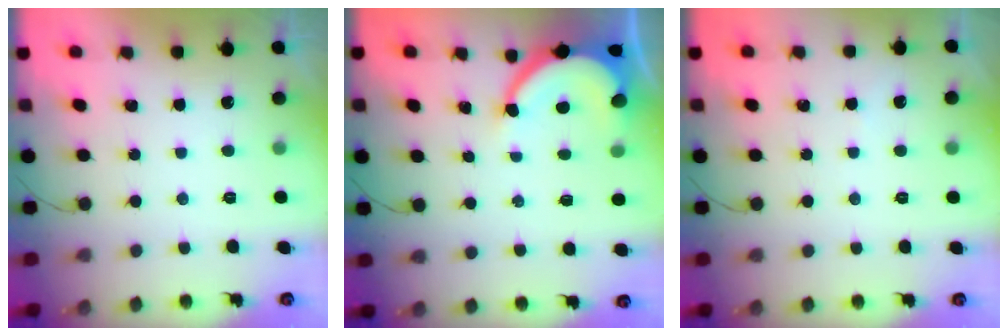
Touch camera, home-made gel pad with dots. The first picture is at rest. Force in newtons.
{"total": 7.8, "press": 7.8, "slide": 0.6}
{"total": 2.1, "press": 2.1, "slide": 0.3}